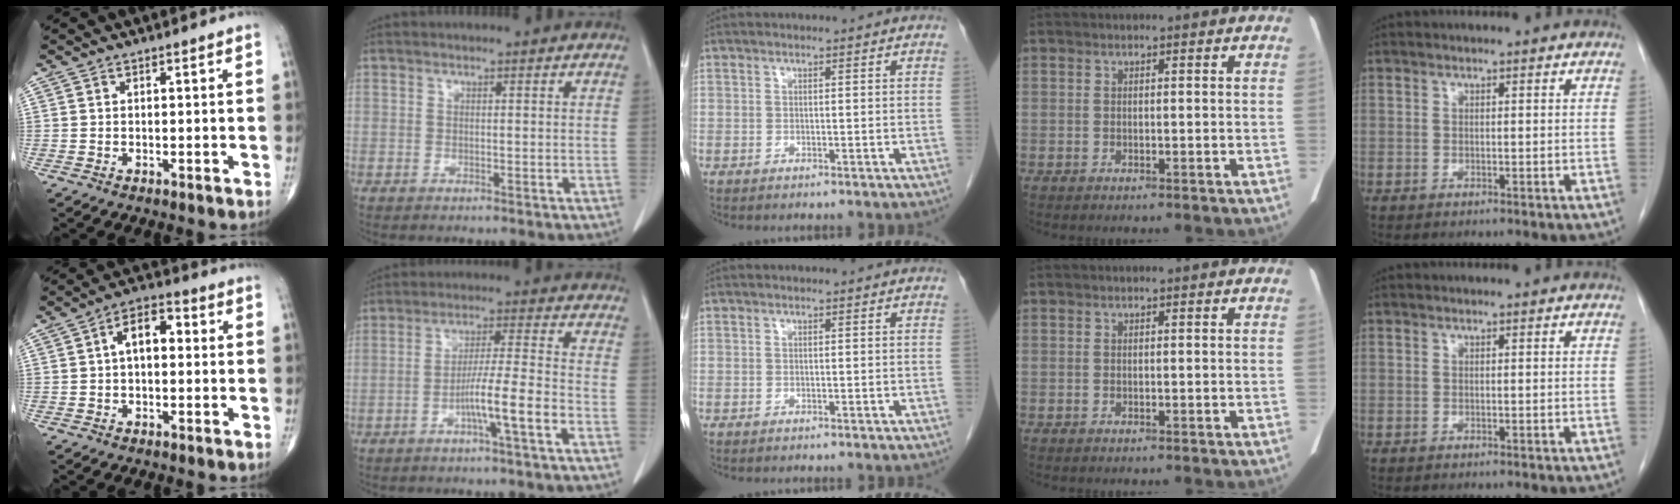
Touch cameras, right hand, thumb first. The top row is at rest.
{"thumb": {"total": 7.3, "force": [0.7, 4.1, 5.9], "torque": [-0.084, 0.027, 0.003]}, "index": {"total": 7.5, "force": [-3.4, -0.6, 6.7], "torque": [-0.119, 0.009, -0.059]}}